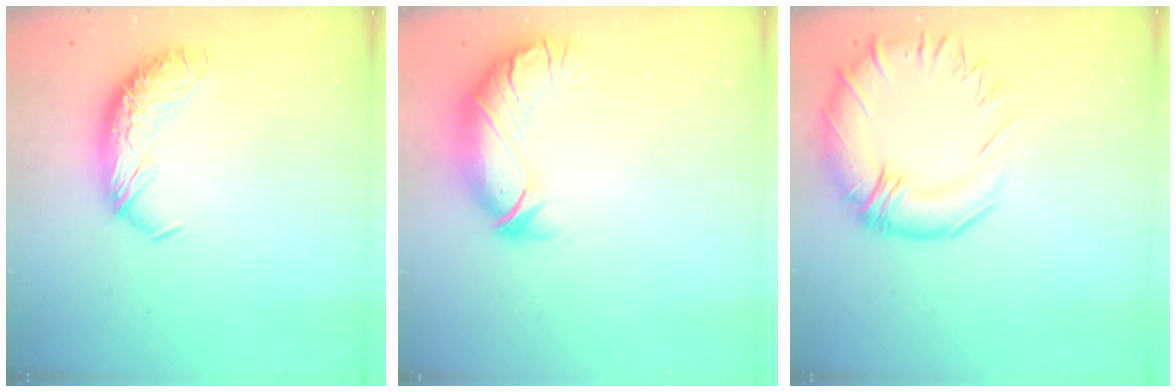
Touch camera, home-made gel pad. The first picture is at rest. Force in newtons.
{"total": 3.3, "press": 1.7, "slide": 2.9}
{"total": 5.8, "press": 5.0, "slide": 2.9}